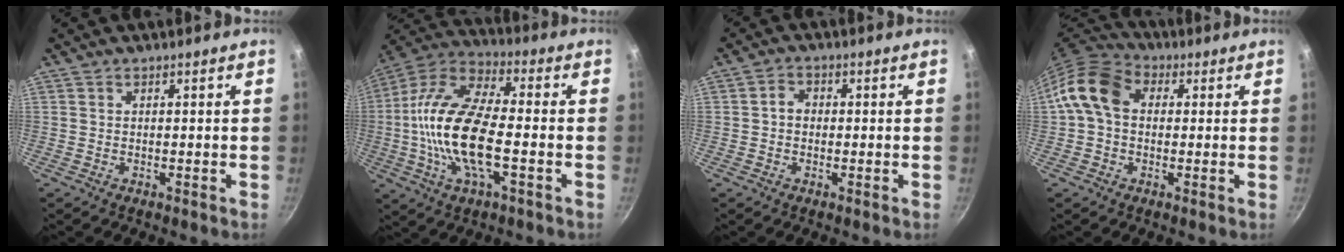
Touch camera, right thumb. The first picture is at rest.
{"total": 18.6, "force": [-2.9, 7.6, 16.8], "torque": [-0.321, 0.031, -0.074]}
{"total": 2.8, "force": [-0.1, 2.3, 1.6], "torque": [-0.017, 0.011, -0.005]}
{"total": 9.8, "force": [1.1, 7.5, 6.3], "torque": [-0.096, 0.023, -0.002]}